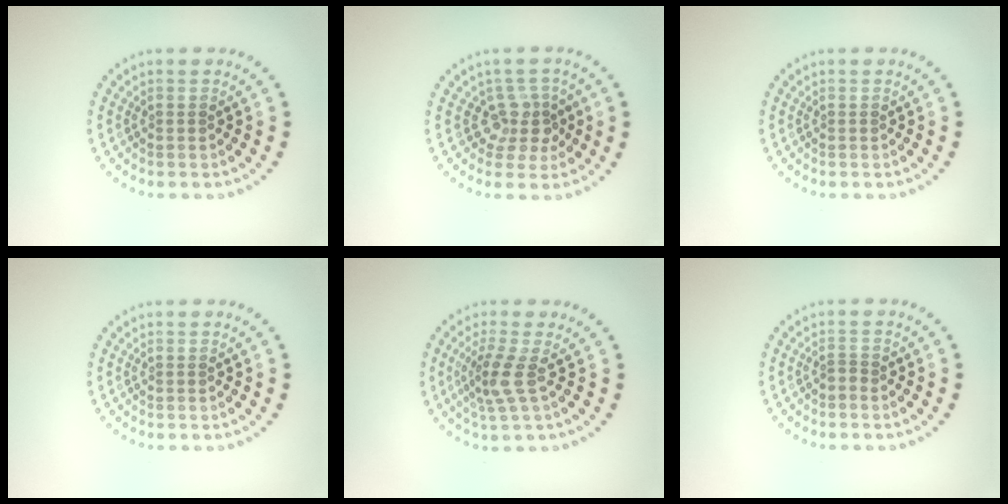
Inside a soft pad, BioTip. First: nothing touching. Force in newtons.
{"total": 2.8, "press": 2.1, "slide": 1.8}
{"total": 0.0}
{"total": 0.0}
{"total": 2.7, "press": 2.1, "slide": 1.7}
{"total": 0.6, "press": 0.4, "slide": 0.5}